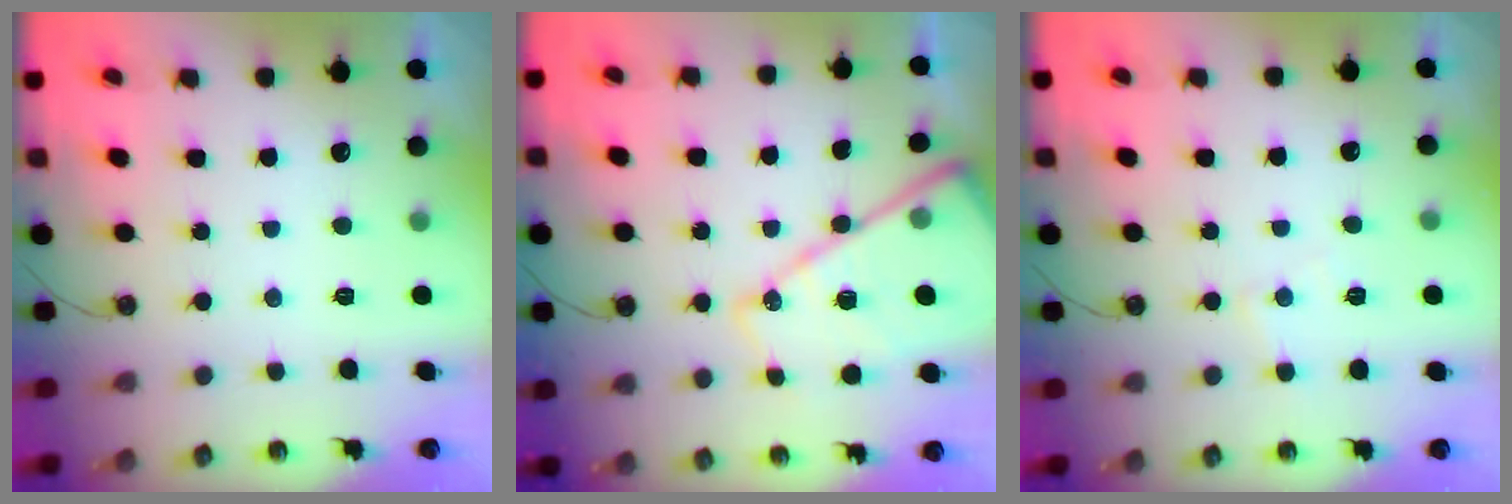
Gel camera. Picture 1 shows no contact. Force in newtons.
{"total": 18.7, "press": 18.6, "slide": 2.0}
{"total": 4.8, "press": 4.8, "slide": 0.7}